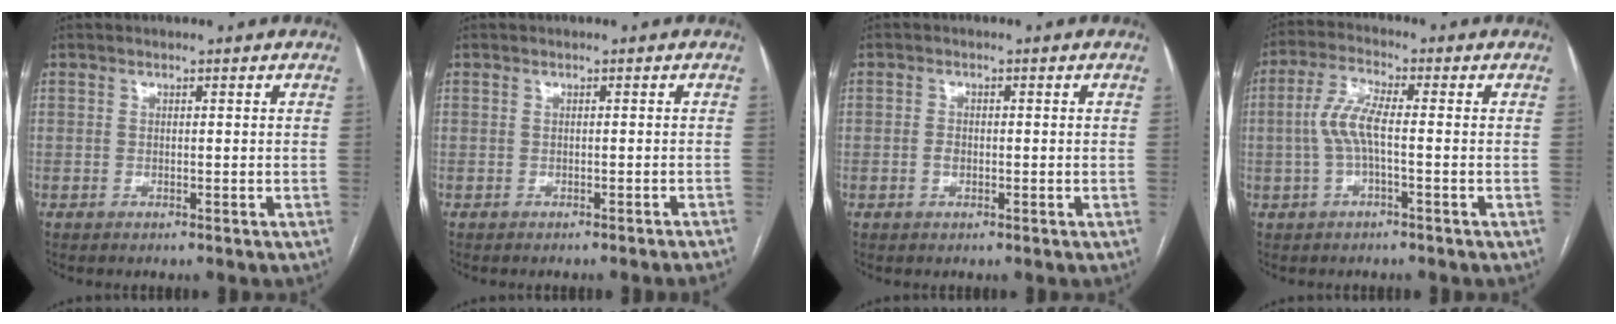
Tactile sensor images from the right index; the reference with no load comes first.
{"total": 4.3, "force": [-4.0, -0.8, 1.5], "torque": [-0.009, -0.010, -0.044]}
{"total": 1.4, "force": [-0.4, 0.9, 1.0], "torque": [-0.020, 0.003, -0.007]}
{"total": 5.7, "force": [-0.5, 1.1, 5.6], "torque": [-0.127, 0.014, -0.012]}